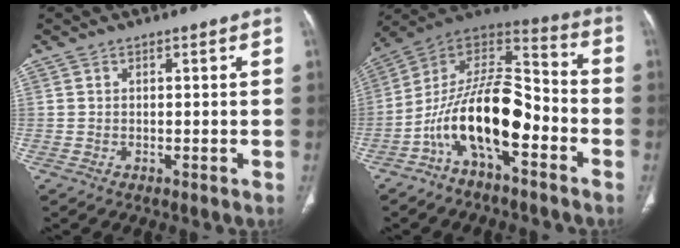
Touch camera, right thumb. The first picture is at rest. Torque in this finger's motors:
{"motor_torque": [2.29, 2.16, 2.00, -0.77, 0.22]}